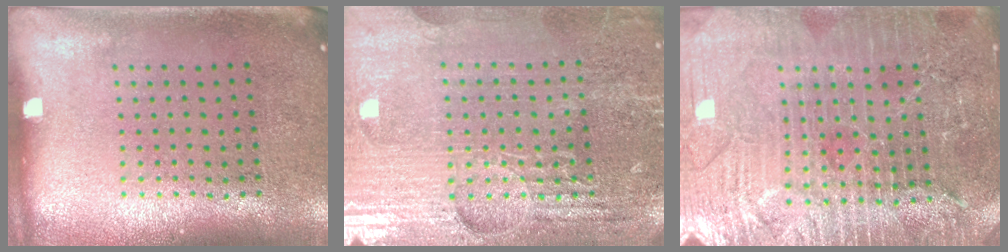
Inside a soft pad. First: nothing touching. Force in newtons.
{"total": 4.9, "press": 4.6, "slide": 1.7}
{"total": 4.5, "press": 4.2, "slide": 1.5}